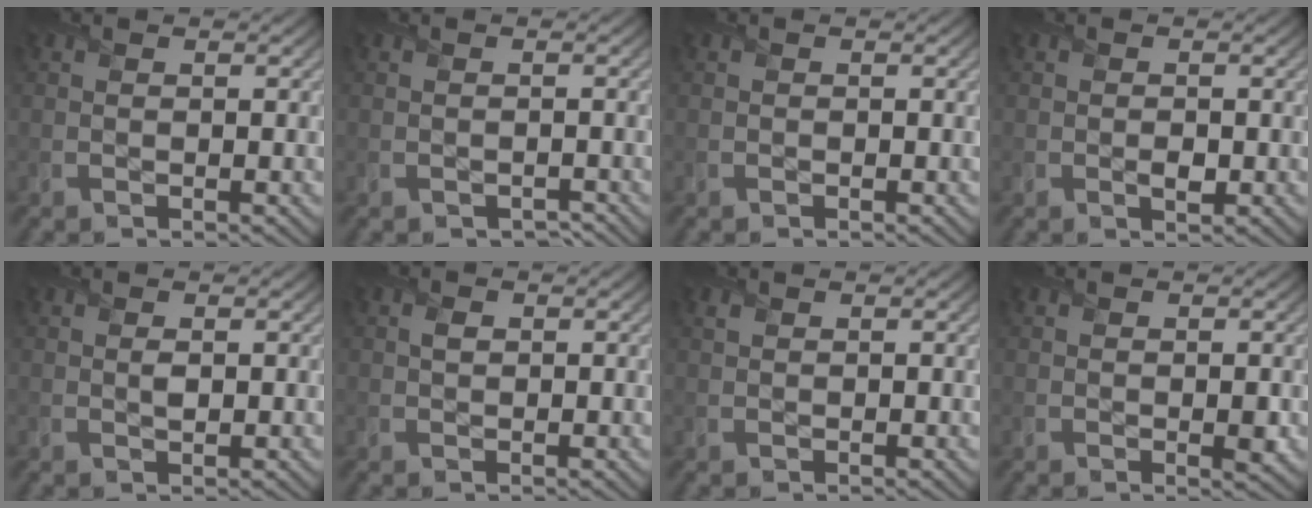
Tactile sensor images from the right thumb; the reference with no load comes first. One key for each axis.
{"total": 0.8, "fx": -0.7, "fy": 0.3, "fz": 0.1, "tx": 0.001, "ty": -0.007, "tz": -0.010}
{"total": 0.0}
{"total": 1.0, "fx": -0.3, "fy": 0.6, "fz": 0.7, "tx": -0.009, "ty": -0.006, "tz": -0.004}
{"total": 0.8, "fx": 0.3, "fy": 0.4, "fz": 0.6, "tx": -0.010, "ty": -0.005, "tz": 0.006}
{"total": 0.9, "fx": 0.3, "fy": 0.8, "fz": 0.5, "tx": -0.007, "ty": -0.002, "tz": 0.006}
{"total": 0.5, "fx": 0.4, "fy": 0.3, "fz": 0.0, "tx": -0.002, "ty": -0.002, "tz": 0.011}
{"total": 0.9, "fx": 0.1, "fy": 0.3, "fz": 0.9, "tx": -0.008, "ty": -0.007, "tz": 0.003}